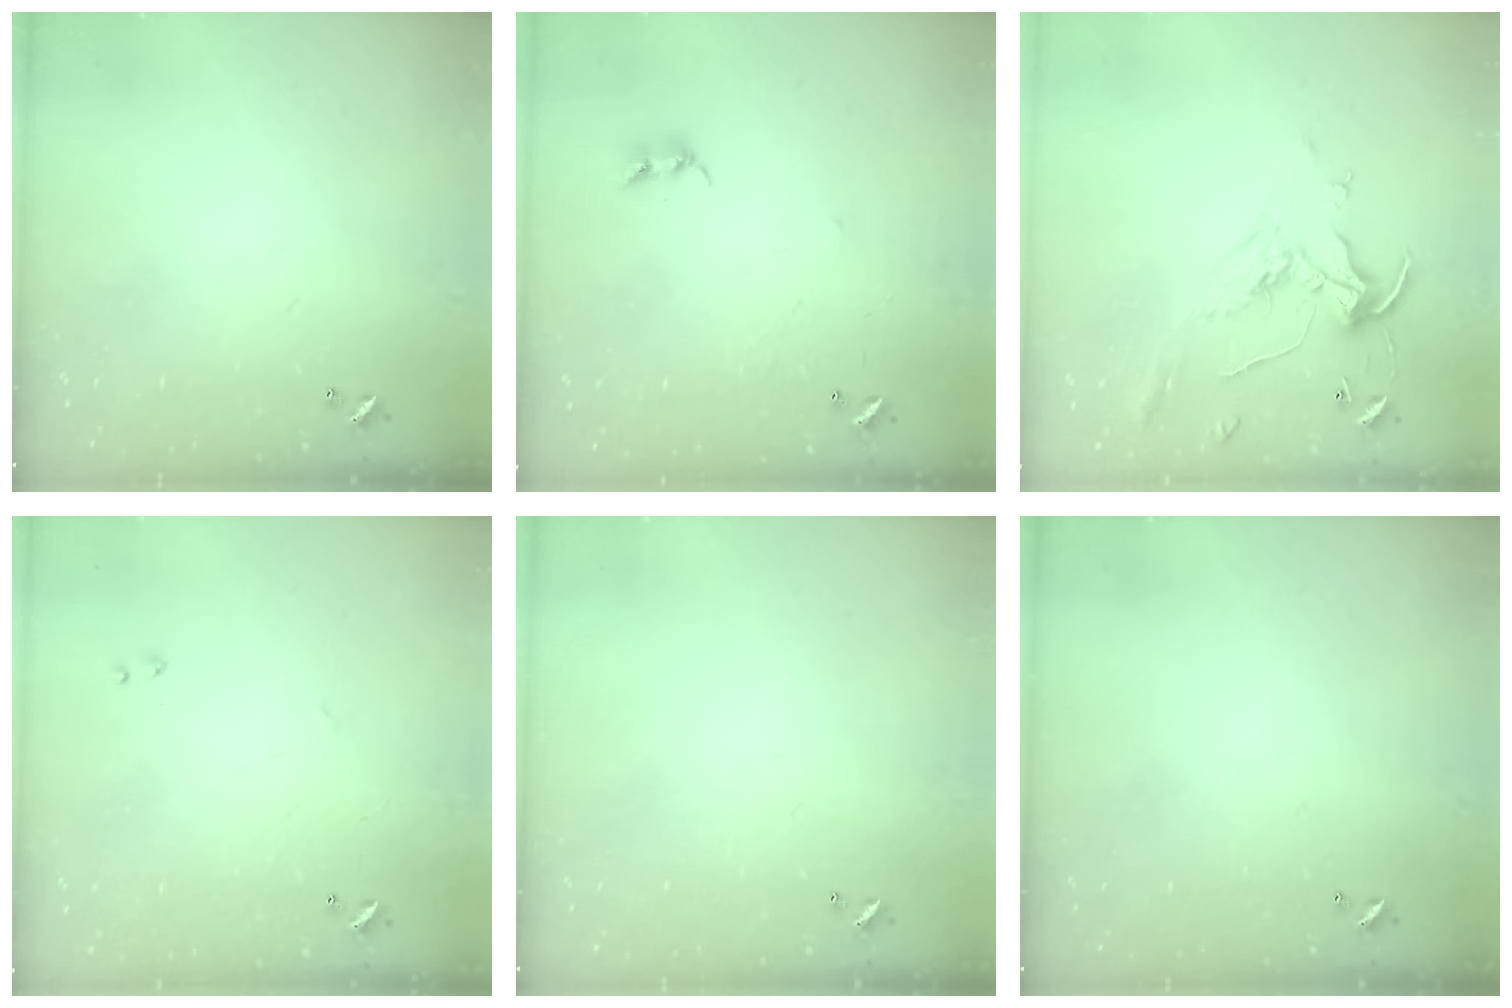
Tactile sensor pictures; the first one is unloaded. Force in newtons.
{"total": 2.4, "press": 2.4, "slide": 0.2}
{"total": 0.8, "press": 0.5, "slide": 0.6}
{"total": 2.5, "press": 2.4, "slide": 0.4}
{"total": 0.0}
{"total": 0.0}